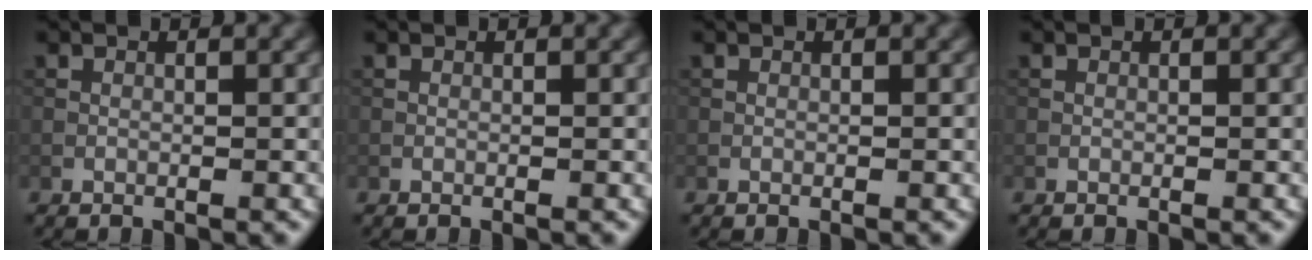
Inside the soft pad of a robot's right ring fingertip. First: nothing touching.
{"total": 0.0}
{"total": 0.0}
{"total": 0.0}